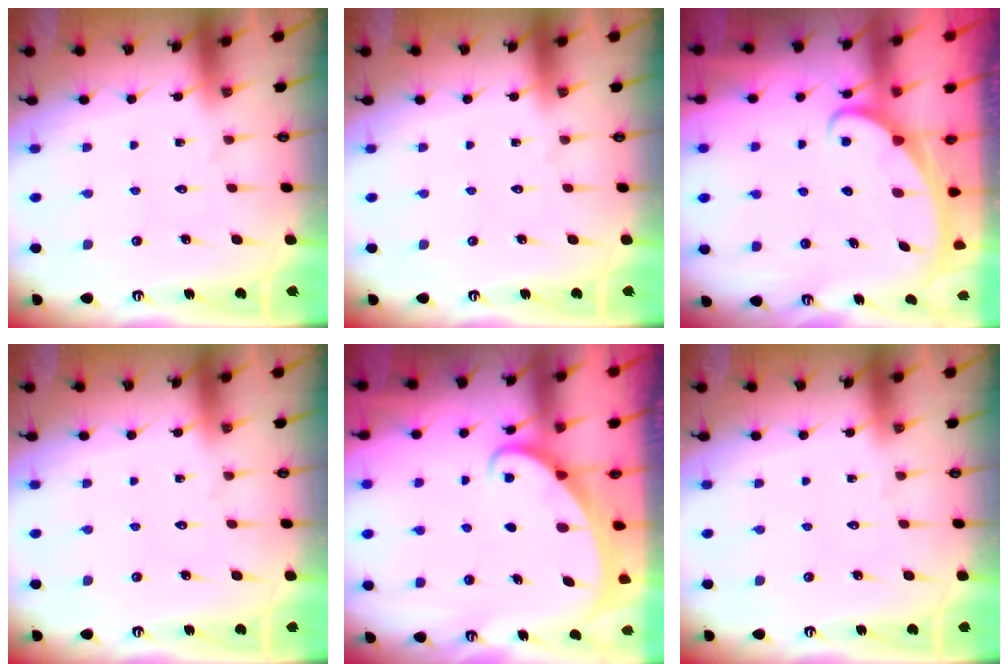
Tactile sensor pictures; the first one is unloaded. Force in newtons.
{"total": 0.0}
{"total": 2.4, "press": 2.3, "slide": 0.3}
{"total": 0.0}
{"total": 2.0, "press": 2.0, "slide": 0.2}
{"total": 0.0}